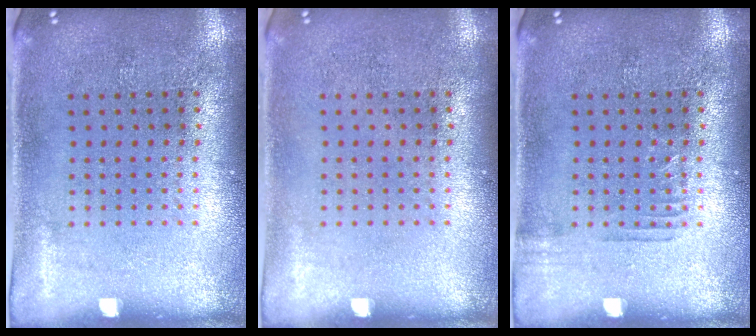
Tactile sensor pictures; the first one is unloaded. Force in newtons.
{"total": 0.0}
{"total": 0.8, "press": 0.8, "slide": 0.2}